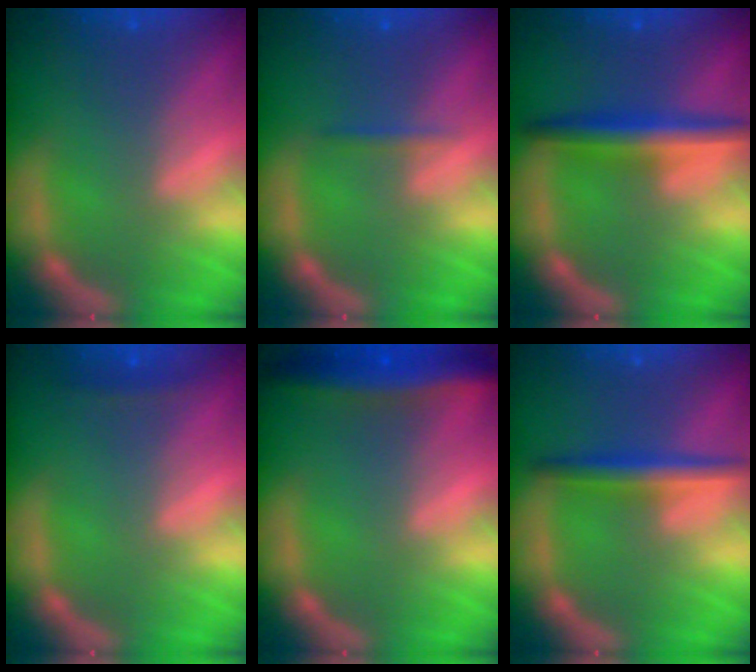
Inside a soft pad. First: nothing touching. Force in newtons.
{"total": 0.9}
{"total": 4.5}
{"total": 0.9}
{"total": 5.5}
{"total": 3.5}